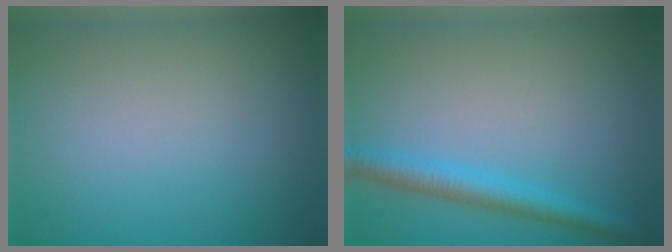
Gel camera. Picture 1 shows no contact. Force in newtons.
{"total": 3.0, "press": 3.0, "slide": 0.0}